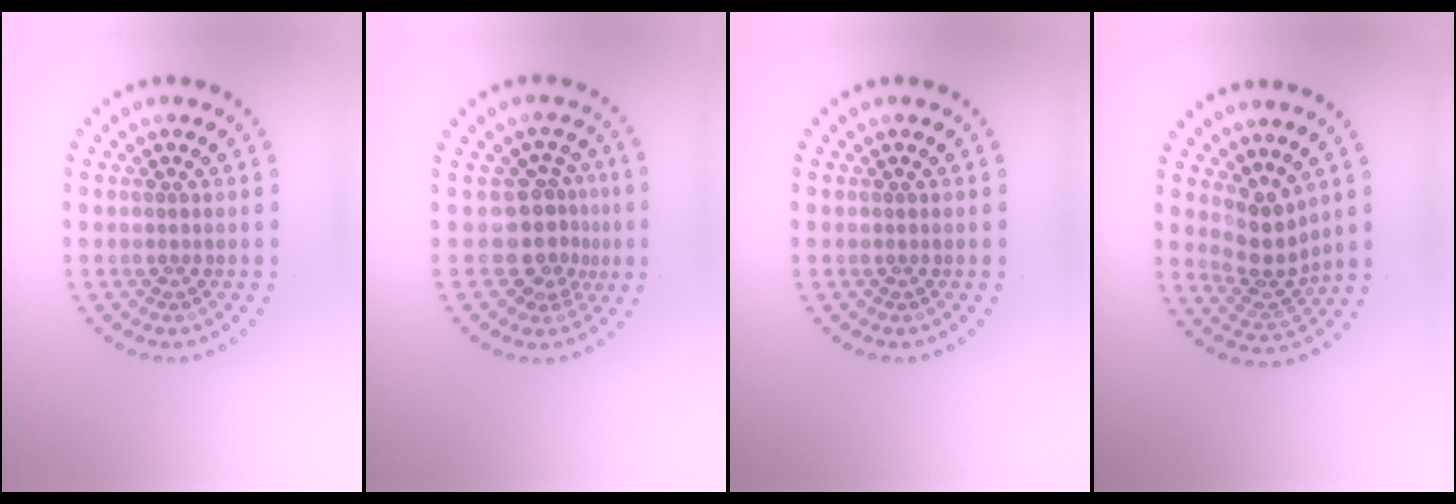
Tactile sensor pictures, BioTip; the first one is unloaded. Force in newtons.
{"total": 3.4, "press": 2.4, "slide": 2.3}
{"total": 0.0}
{"total": 3.5, "press": 2.7, "slide": 2.3}